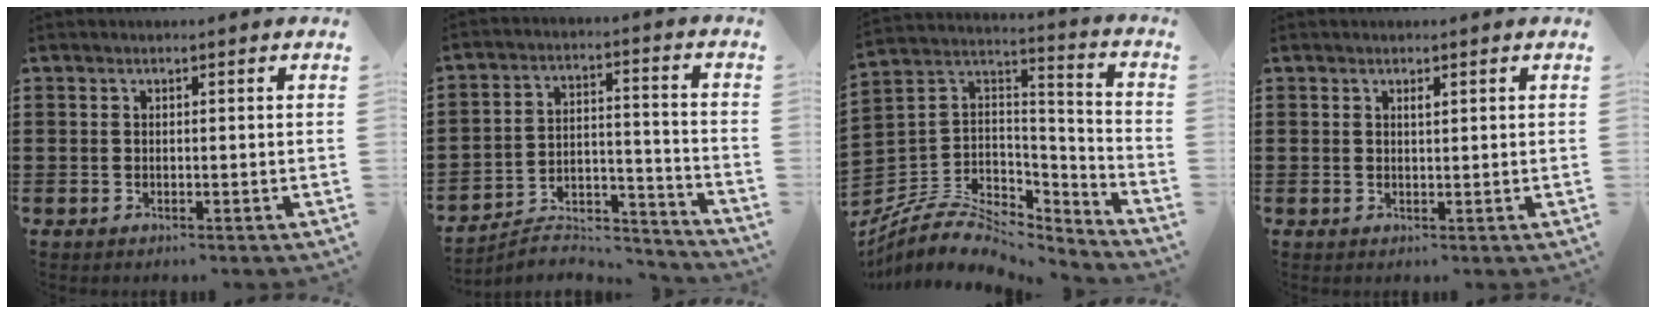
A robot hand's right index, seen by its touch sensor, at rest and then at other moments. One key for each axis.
{"total": 6.3, "fx": -6.0, "fy": 1.4, "fz": 1.3, "tx": -0.016, "ty": 0.012, "tz": -0.116}
{"total": 7.5, "fx": -5.3, "fy": 4.3, "fz": 3.2, "tx": -0.077, "ty": 0.004, "tz": -0.102}
{"total": 0.8, "fx": 0.4, "fy": 0.2, "fz": 0.7, "tx": -0.014, "ty": 0.001, "tz": 0.006}